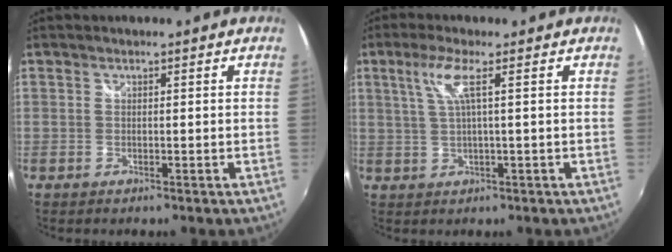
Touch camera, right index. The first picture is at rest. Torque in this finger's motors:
{"motor_torque": [0.54, 0.23, 0.25, 0.09]}